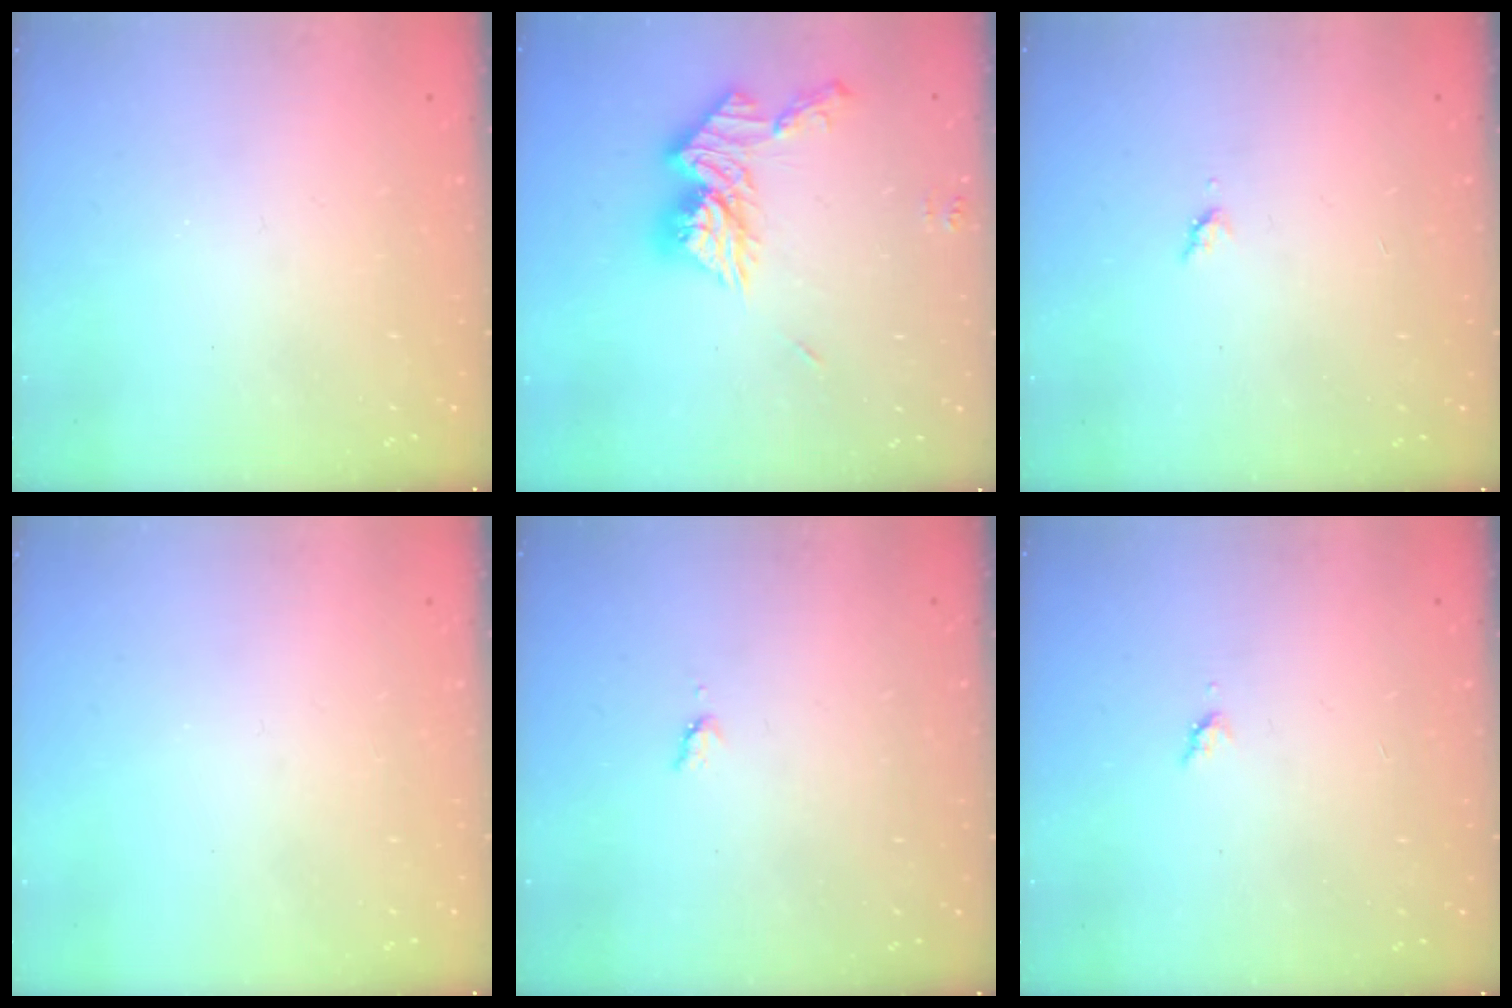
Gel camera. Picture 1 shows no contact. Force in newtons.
{"total": 14.2, "press": 14.2, "slide": 1.3}
{"total": 3.0, "press": 2.9, "slide": 0.5}
{"total": 0.0}
{"total": 3.4, "press": 3.4, "slide": 0.4}
{"total": 3.0, "press": 2.9, "slide": 0.5}